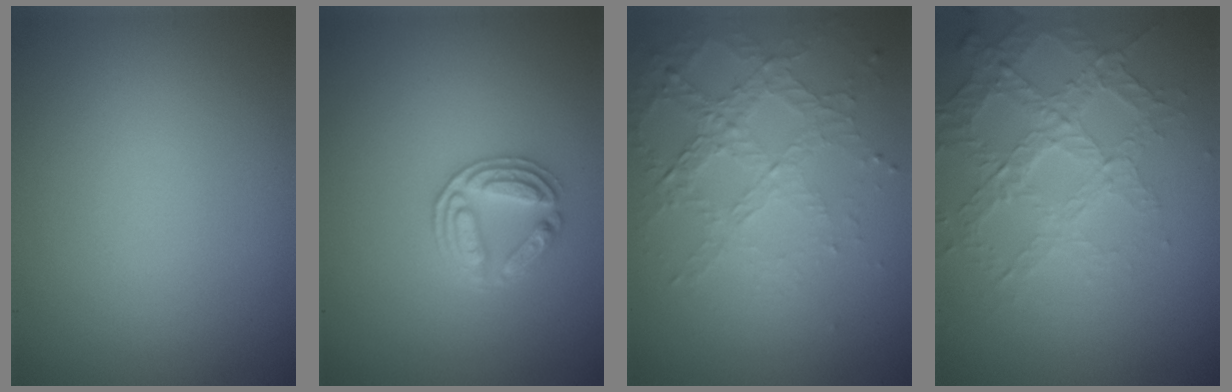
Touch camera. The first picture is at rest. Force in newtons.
{"total": 2.9, "press": 2.7, "slide": 1.0}
{"total": 4.5, "press": 3.1, "slide": 3.3}
{"total": 3.7, "press": 3.5, "slide": 1.2}